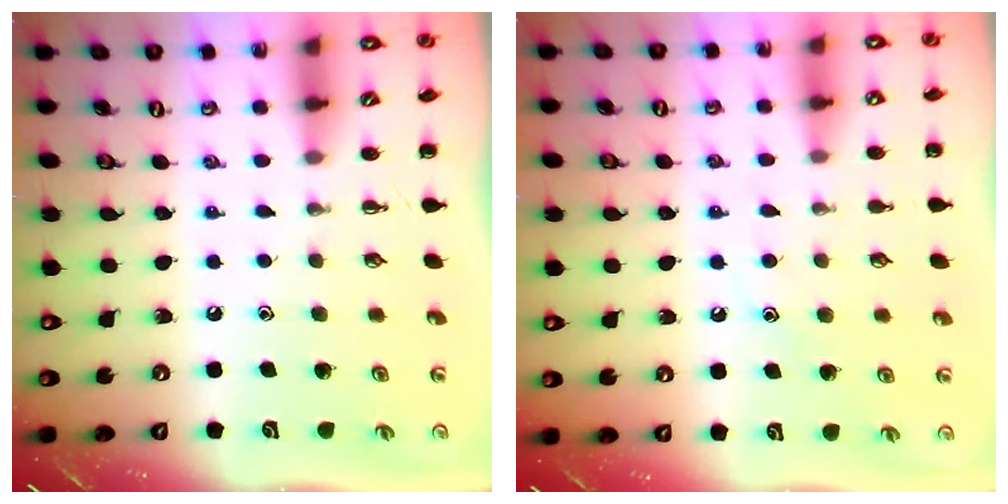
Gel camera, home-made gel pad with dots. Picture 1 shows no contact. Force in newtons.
{"total": 8.1, "press": 8.0, "slide": 1.4}